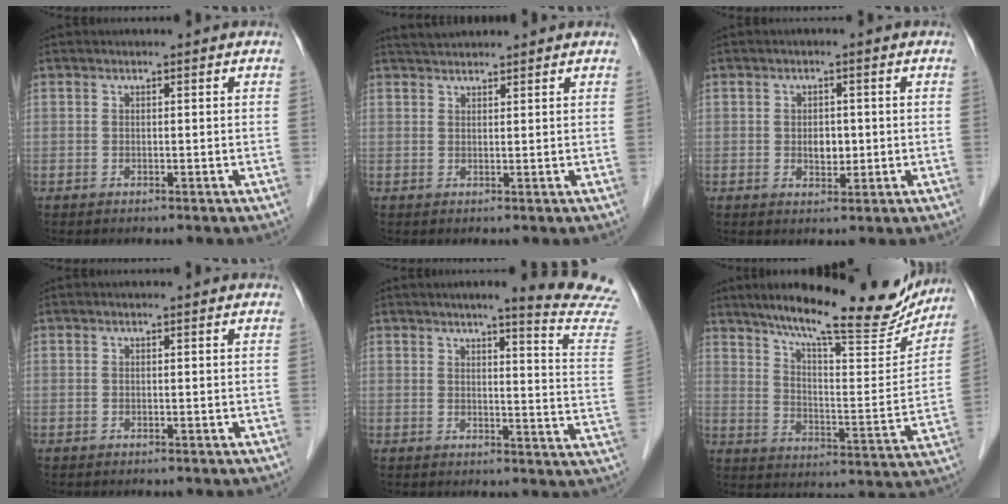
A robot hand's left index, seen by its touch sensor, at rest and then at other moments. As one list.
[{"total": 2.8, "force": [2.8, 0.4, 0.6], "torque": [-0.011, 0.024, 0.050]}, {"total": 2.7, "force": [-0.3, 1.8, 2.1], "torque": [-0.032, -0.003, -0.001]}, {"total": 0.0}, {"total": 13.8, "force": [12.4, -1.4, 5.9], "torque": [-0.071, -0.088, 0.125]}, {"total": 22.0, "force": [18.6, 3.6, 11.3], "torque": [-0.169, -0.018, 0.258]}]